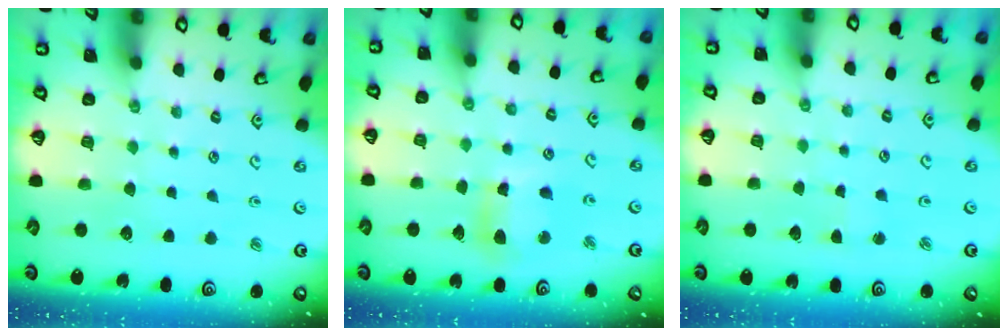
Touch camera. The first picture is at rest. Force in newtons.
{"total": 9.9, "press": 9.8, "slide": 1.0}
{"total": 1.6, "press": 1.5, "slide": 0.2}